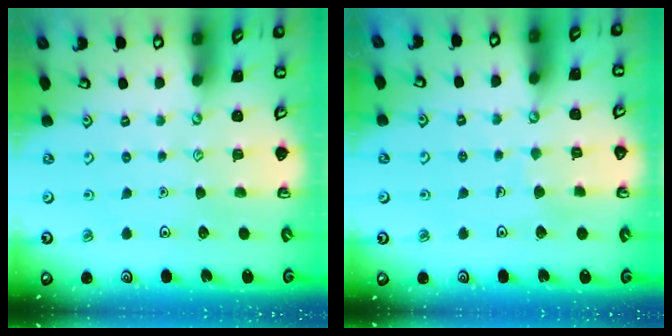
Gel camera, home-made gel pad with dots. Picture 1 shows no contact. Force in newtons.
{"total": 3.7, "press": 3.7, "slide": 0.2}